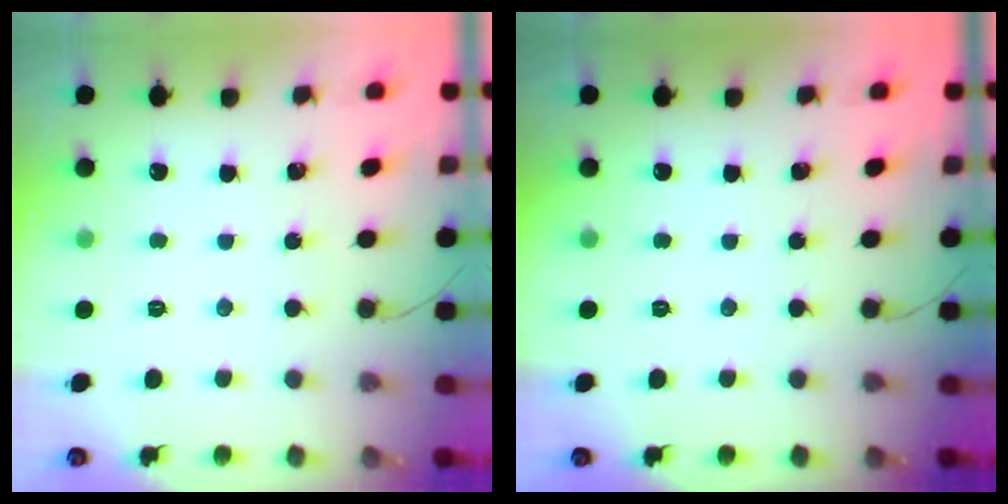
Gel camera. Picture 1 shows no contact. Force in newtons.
{"total": 0.0}